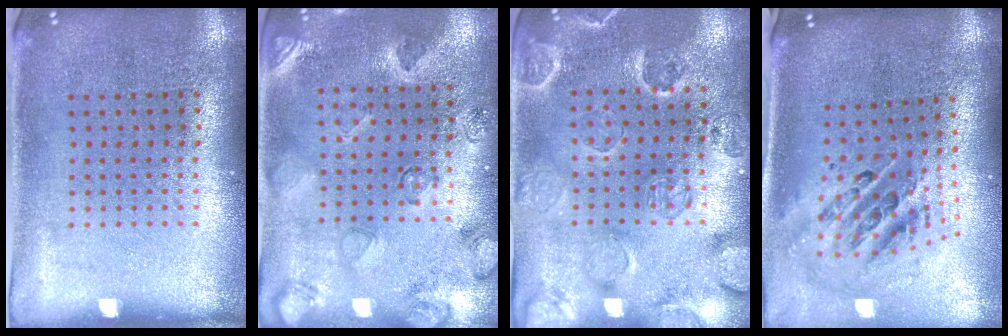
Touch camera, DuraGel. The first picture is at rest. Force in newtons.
{"total": 2.4, "press": 1.9, "slide": 1.5}
{"total": 2.4, "press": 2.1, "slide": 1.1}
{"total": 1.7, "press": 1.4, "slide": 1.1}